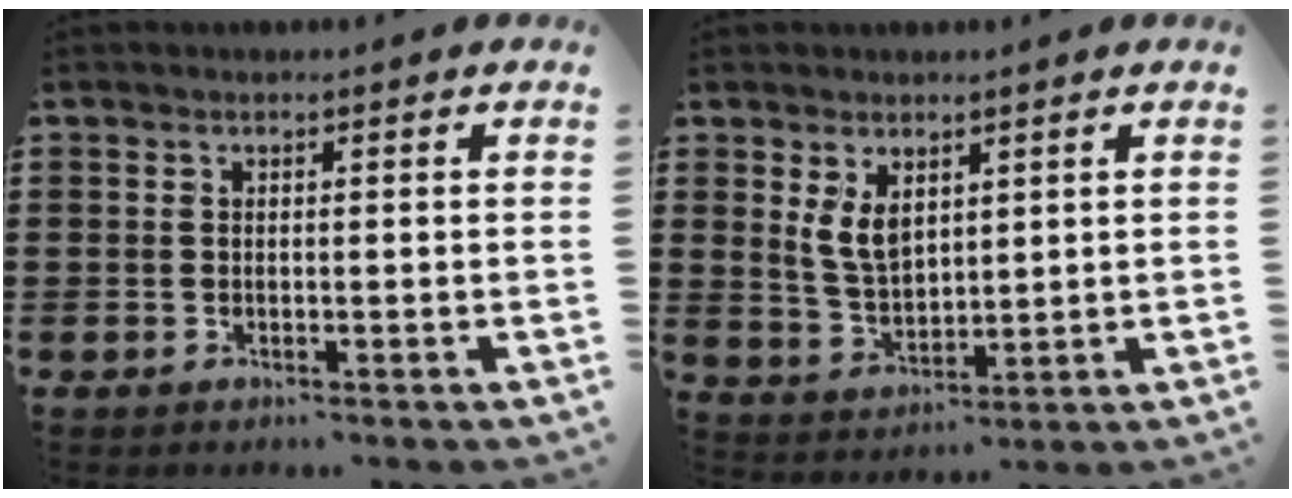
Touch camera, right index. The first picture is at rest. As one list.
[{"total": 5.1, "force": [2.4, 2.9, 3.5], "torque": [-0.083, 0.001, 0.043]}]